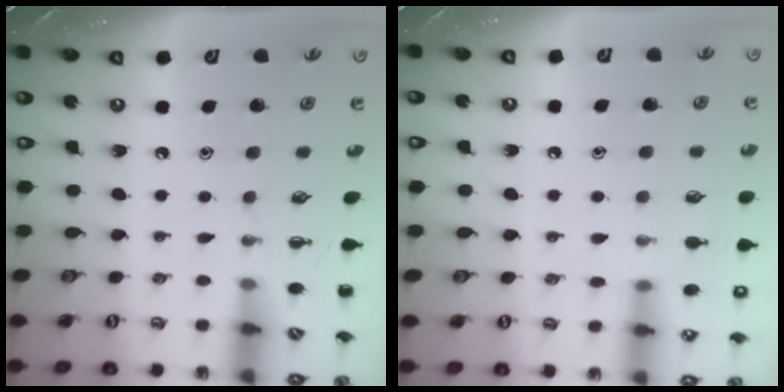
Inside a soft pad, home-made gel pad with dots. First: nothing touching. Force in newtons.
{"total": 8.9, "press": 8.7, "slide": 2.0}